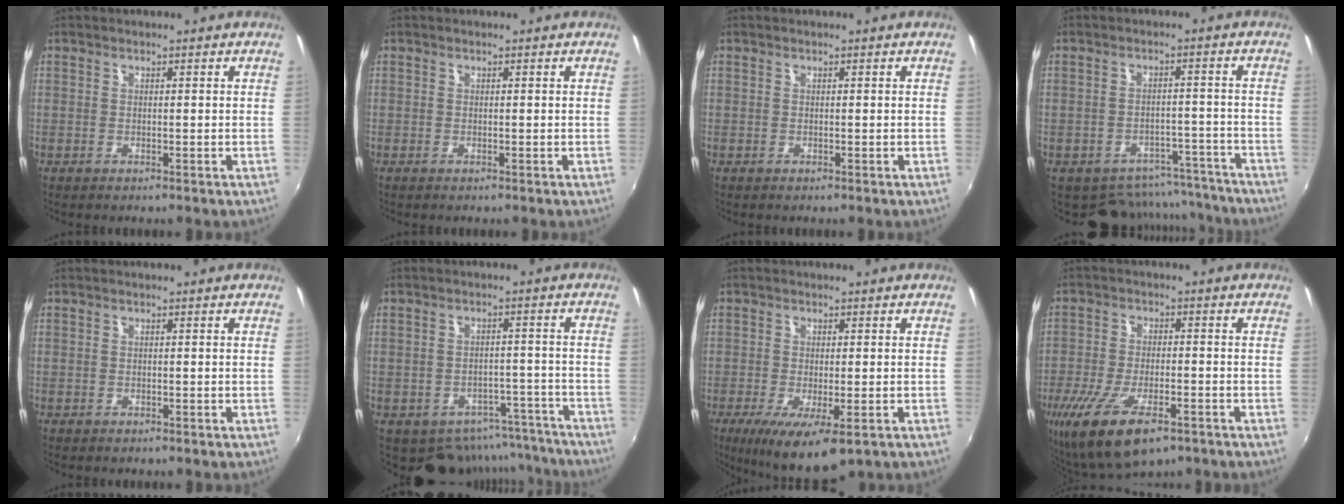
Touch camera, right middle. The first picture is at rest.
{"total": 0.0}
{"total": 0.0}
{"total": 11.9, "force": [-10.2, 5.8, 2.1], "torque": [-0.046, 0.027, -0.113]}
{"total": 0.0}
{"total": 12.2, "force": [-10.2, 6.2, 2.6], "torque": [-0.046, 0.020, -0.111]}
{"total": 9.5, "force": [-4.8, 2.8, 7.7], "torque": [-0.150, -0.039, -0.072]}
{"total": 14.3, "force": [-8.1, 5.6, 10.4], "torque": [-0.223, -0.049, -0.137]}